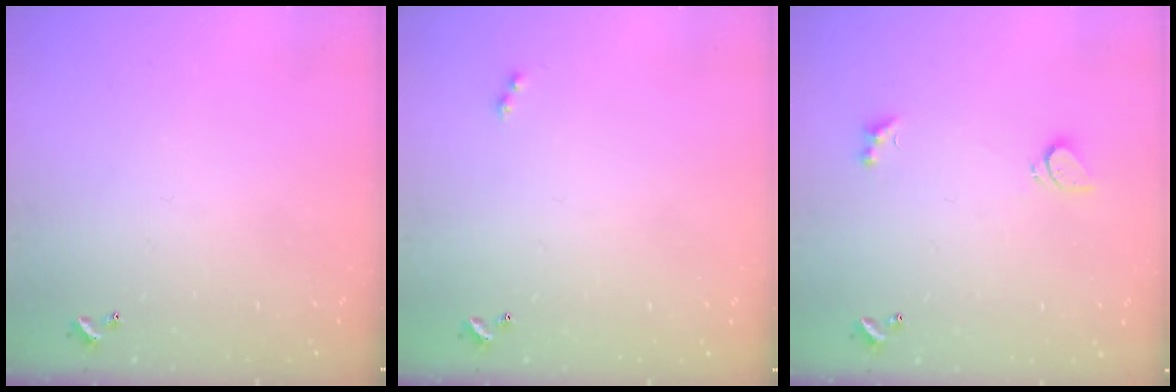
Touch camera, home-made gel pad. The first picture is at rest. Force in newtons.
{"total": 2.0, "press": 2.0, "slide": 0.4}
{"total": 2.3, "press": 2.3, "slide": 0.6}